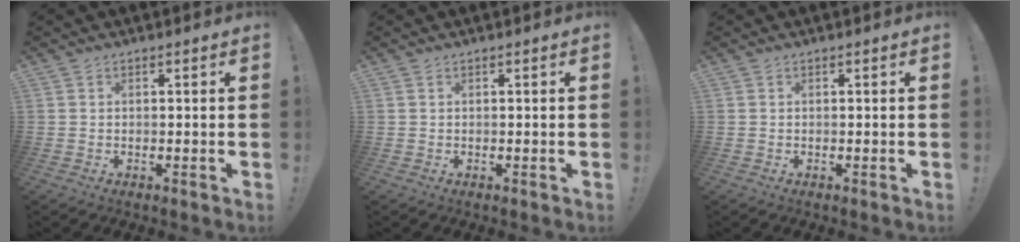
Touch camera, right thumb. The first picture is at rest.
{"total": 0.0}
{"total": 0.0}